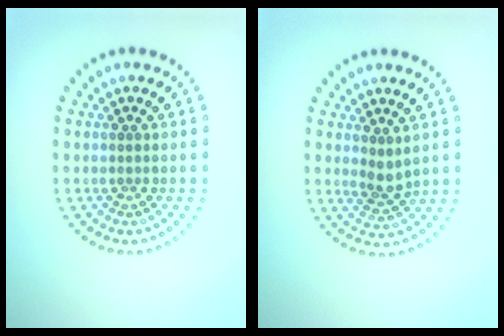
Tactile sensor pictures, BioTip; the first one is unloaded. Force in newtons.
{"total": 2.0, "press": 1.7, "slide": 1.0}